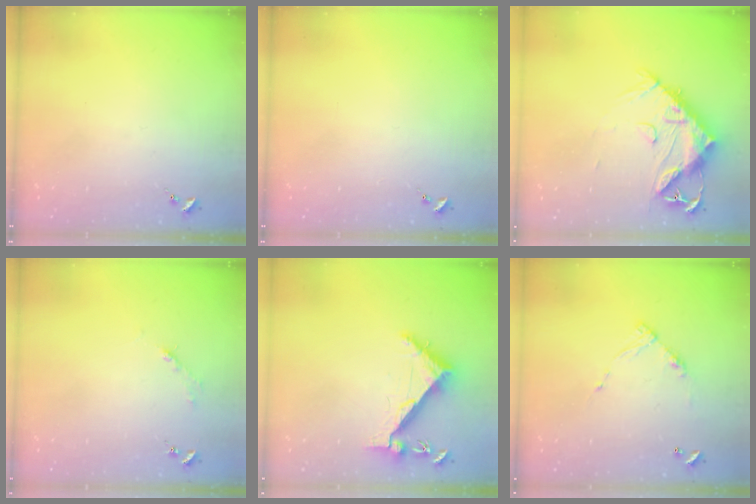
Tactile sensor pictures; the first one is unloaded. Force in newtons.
{"total": 0.0}
{"total": 14.3, "press": 14.2, "slide": 1.3}
{"total": 2.7, "press": 2.7, "slide": 0.4}
{"total": 6.3, "press": 6.2, "slide": 0.7}
{"total": 8.8, "press": 8.8, "slide": 0.5}